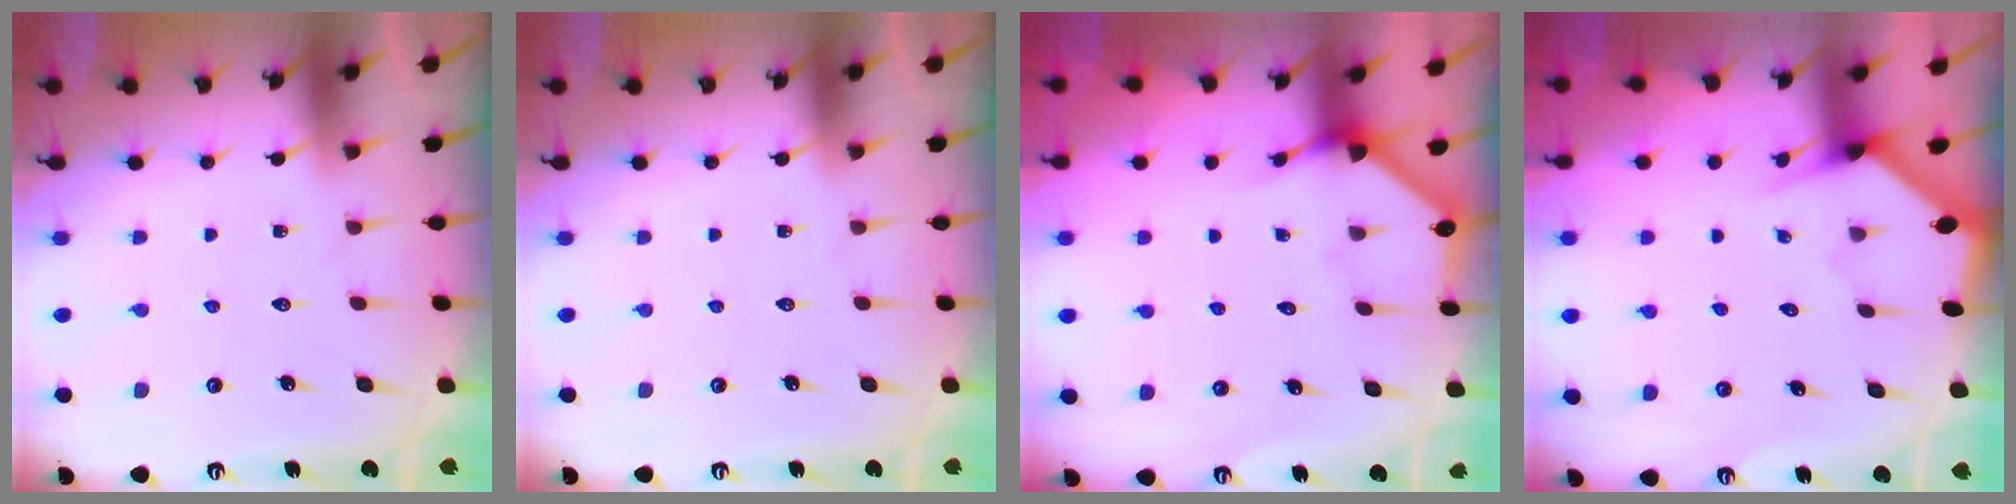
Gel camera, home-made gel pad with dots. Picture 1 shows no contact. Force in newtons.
{"total": 0.0}
{"total": 2.5, "press": 2.5, "slide": 0.2}
{"total": 2.9, "press": 2.9, "slide": 0.2}